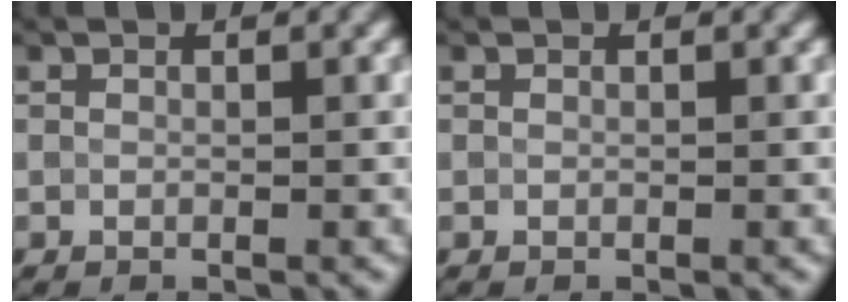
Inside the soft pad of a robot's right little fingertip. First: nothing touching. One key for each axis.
{"total": 0.0}